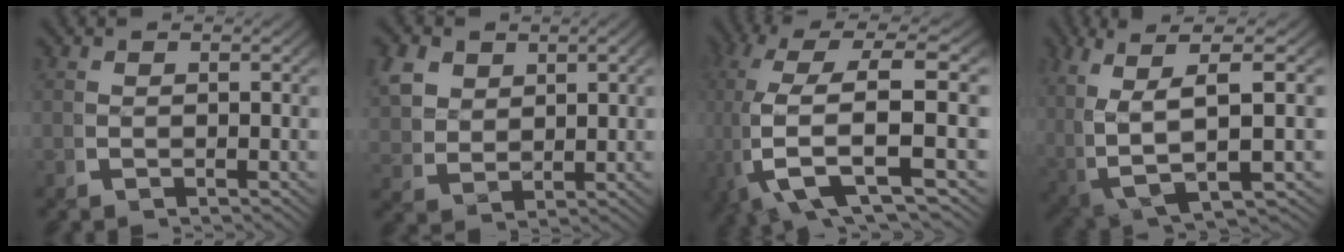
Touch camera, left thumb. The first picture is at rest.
{"total": 4.4, "force": [1.2, 3.4, 2.5], "torque": [-0.064, -0.018, 0.034]}
{"total": 11.8, "force": [0.1, 5.6, 10.4], "torque": [-0.247, -0.032, 0.014]}
{"total": 9.7, "force": [-0.3, 5.0, 8.2], "torque": [-0.161, -0.026, 0.004]}